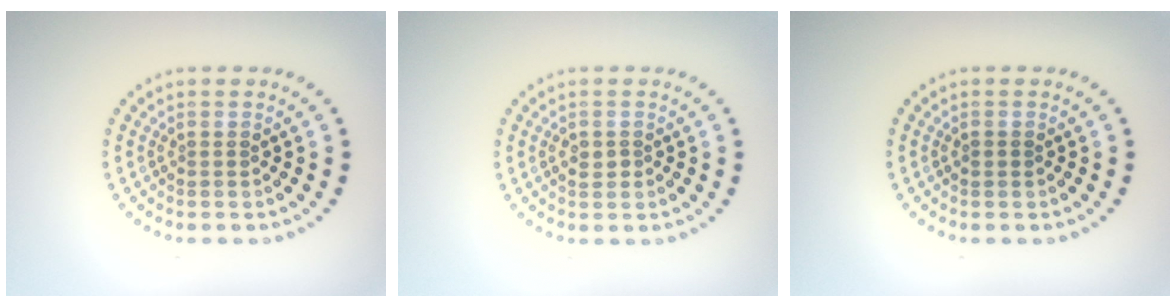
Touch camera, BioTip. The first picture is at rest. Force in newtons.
{"total": 1.2, "press": 1.1, "slide": 0.3}
{"total": 0.8, "press": 0.8, "slide": 0.1}